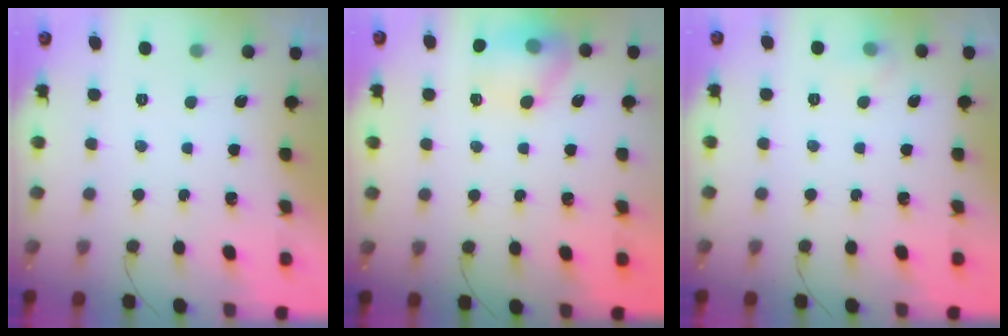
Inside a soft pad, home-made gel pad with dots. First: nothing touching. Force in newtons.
{"total": 14.2, "press": 14.2, "slide": 1.2}
{"total": 4.6, "press": 4.4, "slide": 1.3}